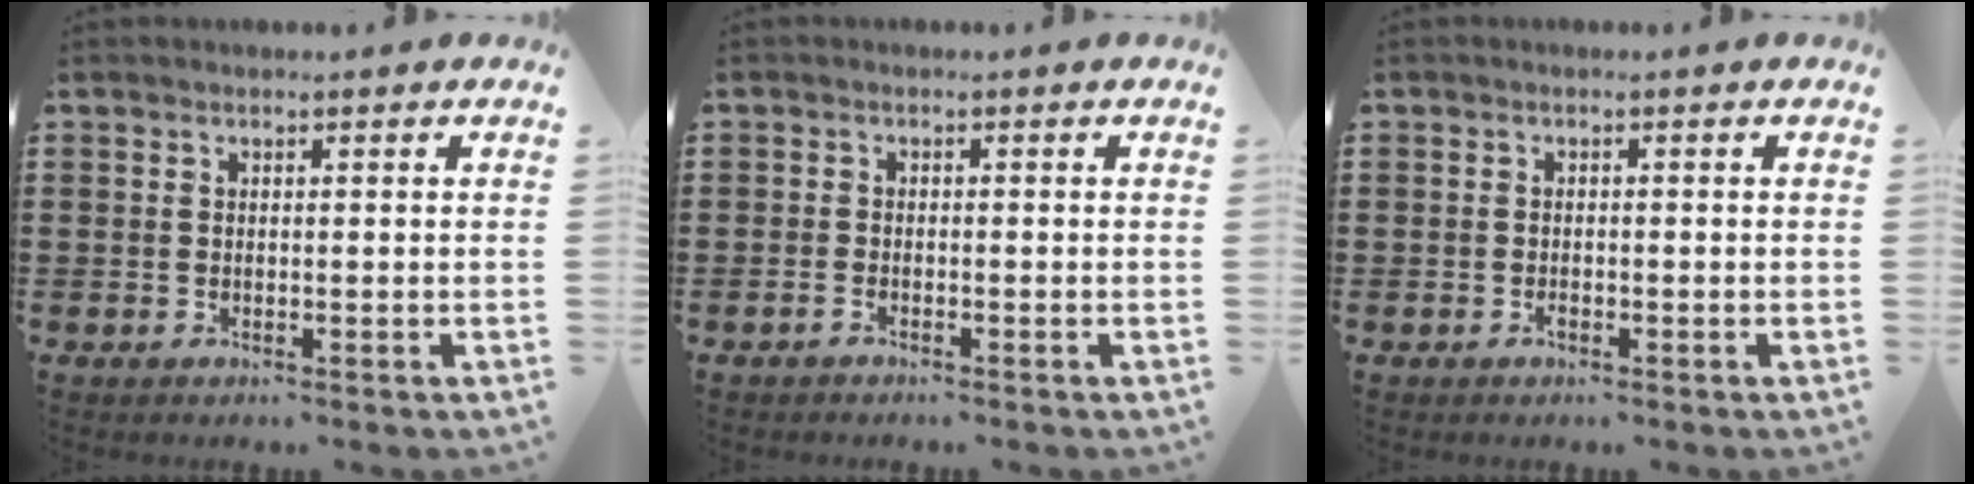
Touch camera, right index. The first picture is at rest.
{"total": 1.0, "force": [-1.0, 0.0, 0.3], "torque": [-0.008, -0.006, -0.019]}
{"total": 0.8, "force": [-0.5, 0.4, 0.4], "torque": [-0.010, -0.004, -0.009]}